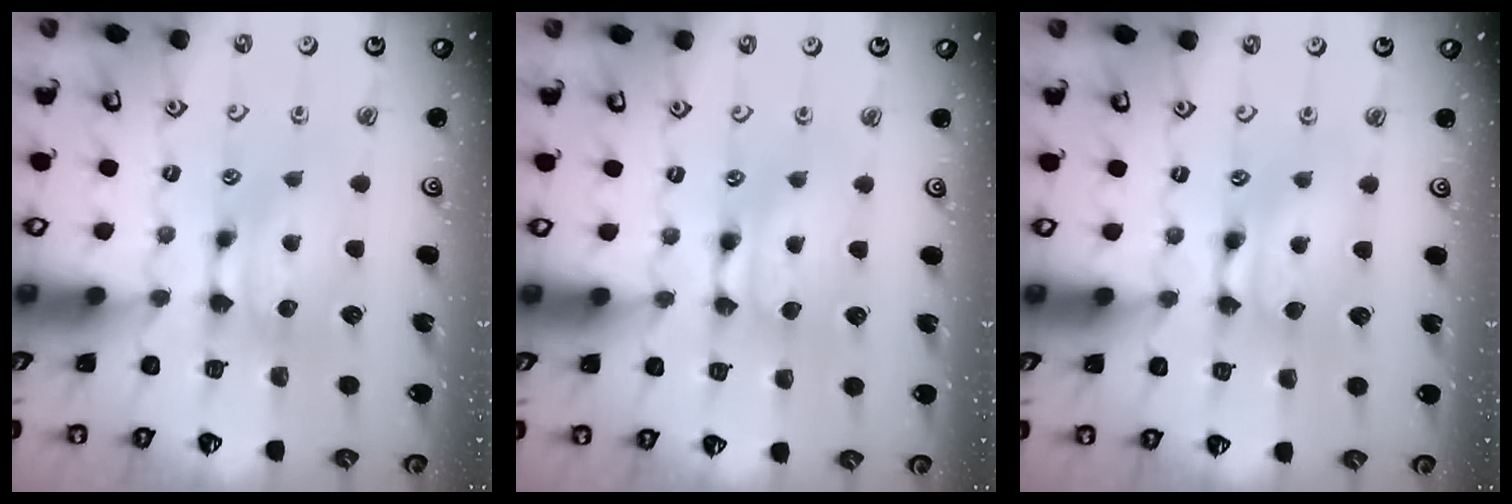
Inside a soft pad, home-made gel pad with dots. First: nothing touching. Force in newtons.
{"total": 1.6, "press": 1.6, "slide": 0.2}
{"total": 1.4, "press": 1.4, "slide": 0.1}